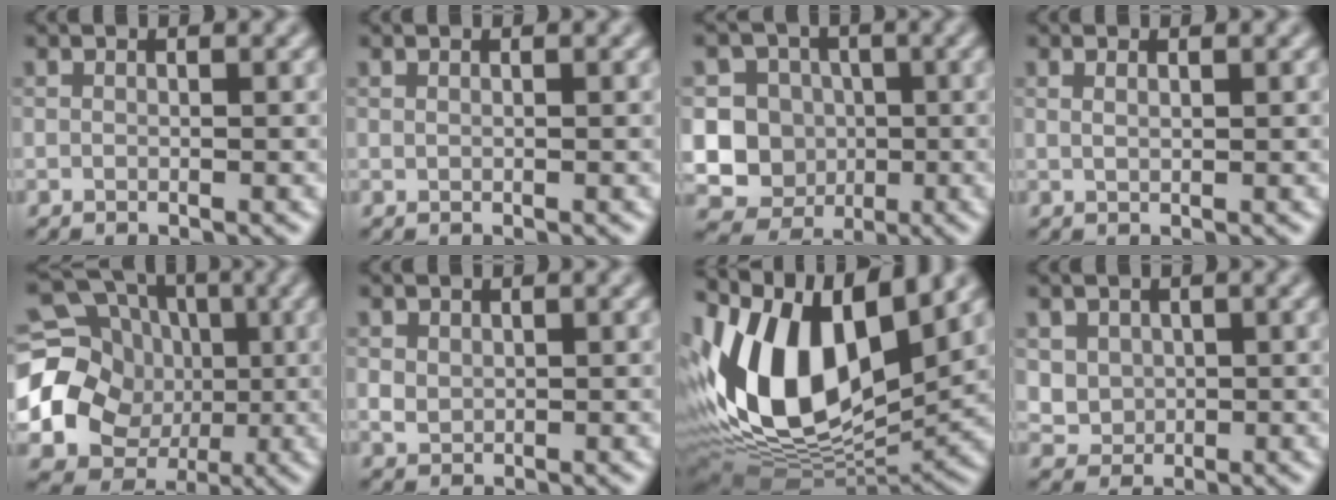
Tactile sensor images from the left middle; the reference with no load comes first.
{"total": 0.0}
{"total": 10.8, "force": [-0.4, 10.4, 3.0], "torque": [-0.062, 0.021, -0.024]}
{"total": 0.9, "force": [0.6, 0.2, 0.6], "torque": [-0.012, -0.001, 0.010]}
{"total": 21.3, "force": [-0.3, 19.4, 8.7], "torque": [-0.183, 0.005, -0.042]}
{"total": 1.3, "force": [0.5, 1.1, 0.6], "torque": [-0.012, -0.001, 0.012]}
{"total": 14.1, "force": [3.9, 7.3, 11.4], "torque": [-0.224, 0.003, 0.070]}
{"total": 3.0, "force": [1.1, 2.6, 1.1], "torque": [-0.033, -0.006, 0.038]}